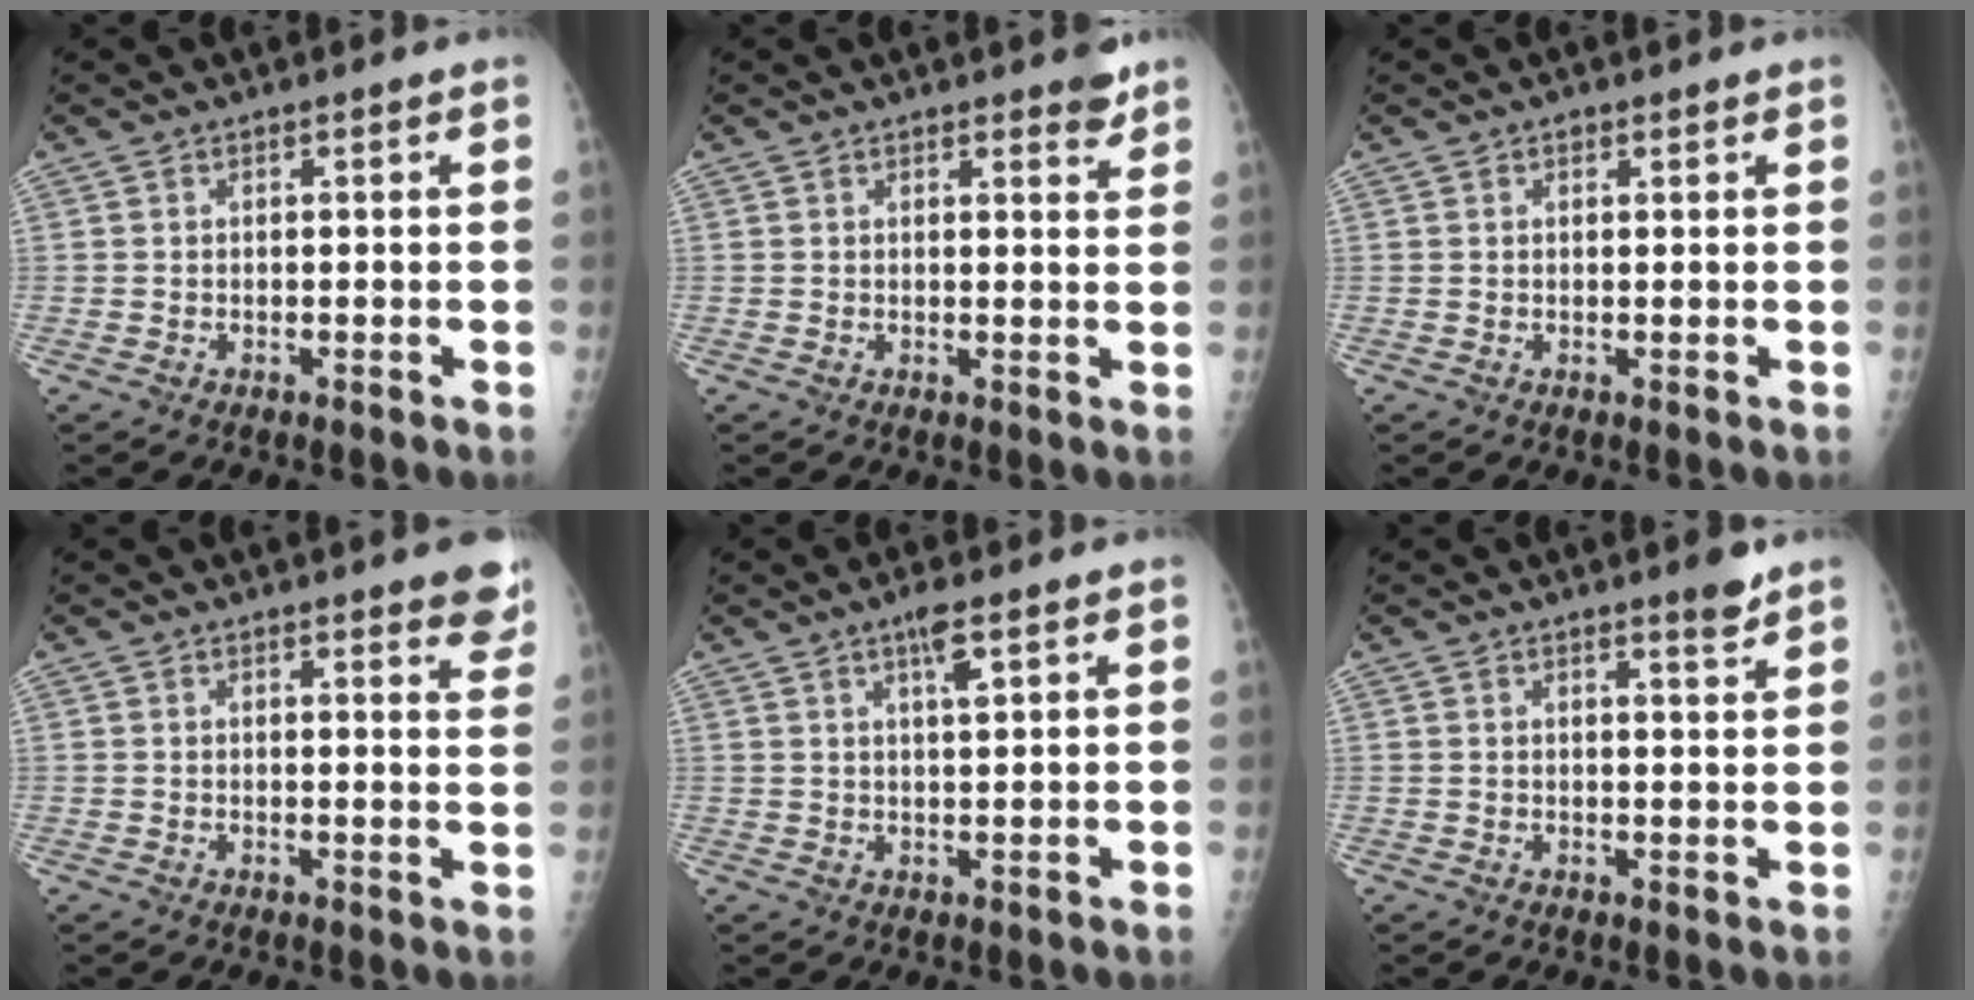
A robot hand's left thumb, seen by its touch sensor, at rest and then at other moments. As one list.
[{"total": 2.7, "force": [2.2, 0.8, 1.4], "torque": [-0.005, -0.014, 0.025]}, {"total": 0.8, "force": [0.5, 0.4, 0.4], "torque": [-0.001, -0.002, 0.005]}, {"total": 8.0, "force": [6.1, 1.8, 4.8], "torque": [-0.031, -0.025, 0.060]}, {"total": 3.9, "force": [2.2, 0.6, 3.2], "torque": [-0.054, -0.007, 0.038]}, {"total": 3.0, "force": [2.3, 0.1, 1.8], "torque": [-0.022, -0.020, 0.033]}]